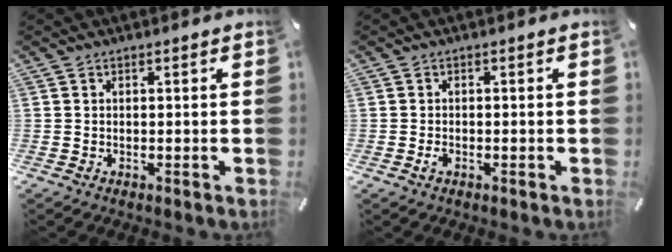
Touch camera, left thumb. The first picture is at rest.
{"total": 1.4, "force": [-0.6, 0.8, 1.0], "torque": [-0.019, -0.001, -0.011]}